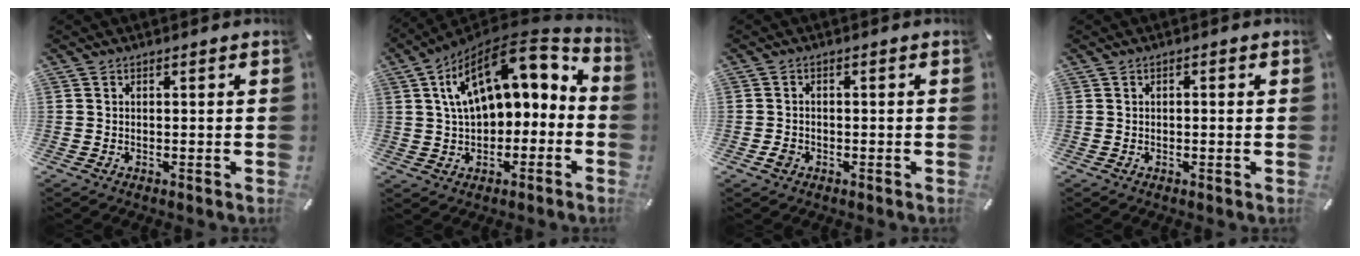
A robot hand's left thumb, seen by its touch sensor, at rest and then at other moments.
{"total": 16.3, "force": [6.4, 9.2, 11.8], "torque": [-0.209, -0.030, 0.113]}
{"total": 1.9, "force": [-0.7, 1.5, 0.9], "torque": [-0.016, 0.004, -0.015]}
{"total": 0.7, "force": [-0.1, 0.3, 0.6], "torque": [-0.010, 0.001, -0.002]}